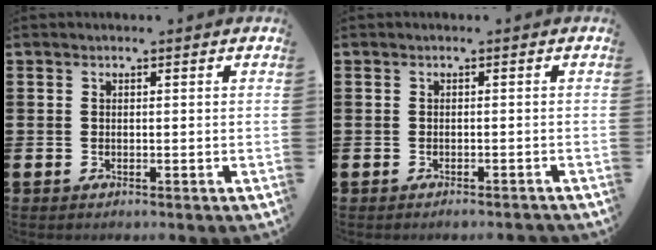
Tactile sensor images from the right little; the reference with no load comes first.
{"total": 0.6, "force": [-0.6, 0.0, 0.2], "torque": [0.004, -0.006, -0.013]}